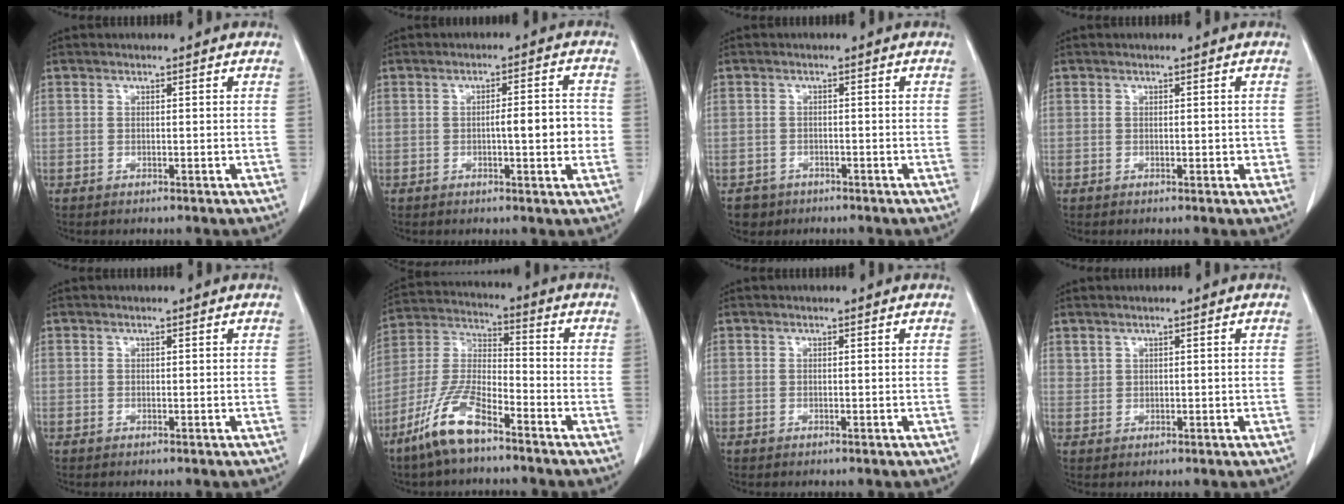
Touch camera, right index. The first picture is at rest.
{"total": 5.7, "force": [-0.6, 0.9, 5.6], "torque": [-0.081, 0.006, -0.008]}
{"total": 2.6, "force": [-1.5, 2.1, -0.2], "torque": [0.000, 0.009, -0.022]}
{"total": 1.6, "force": [-0.1, 1.0, 1.2], "torque": [-0.013, 0.006, 0.001]}
{"total": 0.0}
{"total": 11.1, "force": [-7.5, 2.8, 7.8], "torque": [-0.171, -0.012, -0.148]}
{"total": 0.0}
{"total": 1.0, "force": [0.8, 0.6, 0.3], "torque": [-0.006, 0.005, 0.020]}